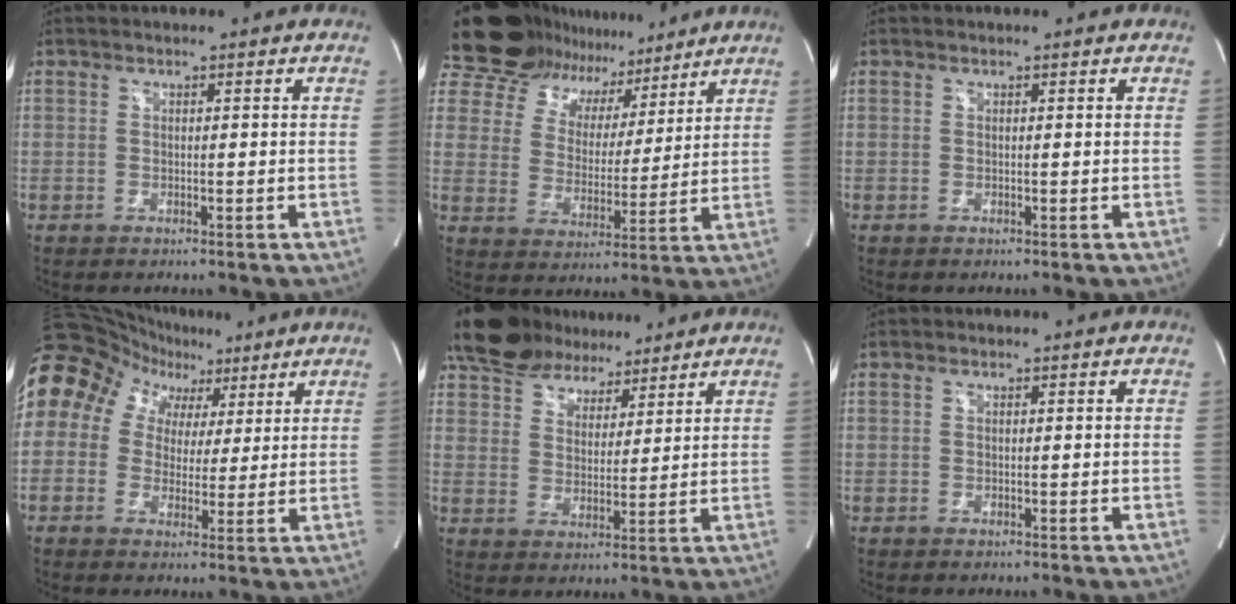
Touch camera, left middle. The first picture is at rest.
{"total": 17.4, "force": [14.8, 7.6, 5.0], "torque": [-0.096, 0.026, 0.231]}
{"total": 0.0}
{"total": 16.2, "force": [8.2, 12.6, 5.9], "torque": [-0.137, 0.085, 0.143]}
{"total": 12.9, "force": [10.9, 5.4, 4.5], "torque": [-0.080, 0.027, 0.185]}
{"total": 0.0}